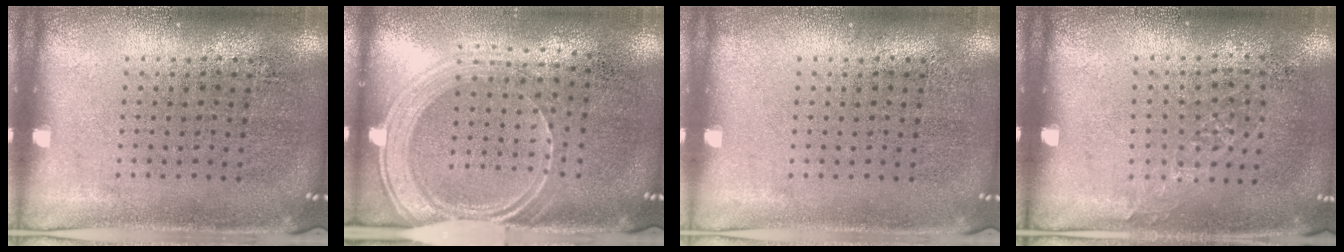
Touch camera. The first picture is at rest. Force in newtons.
{"total": 1.9, "press": 1.6, "slide": 1.0}
{"total": 0.0}
{"total": 0.9, "press": 0.8, "slide": 0.4}